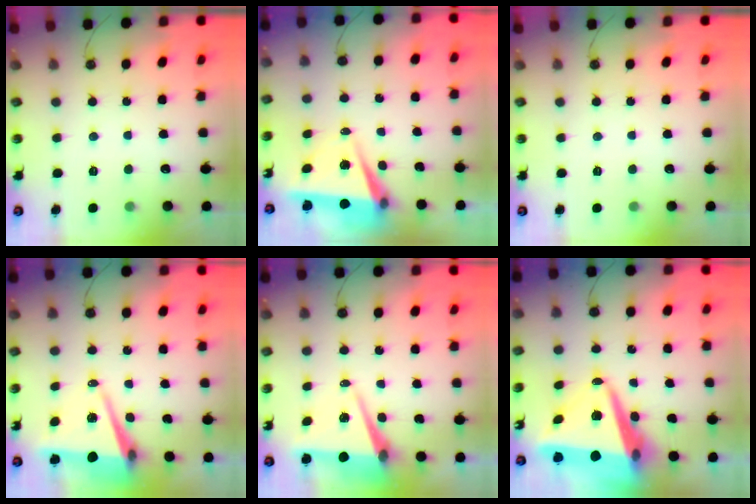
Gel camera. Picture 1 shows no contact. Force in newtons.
{"total": 6.0, "press": 4.1, "slide": 4.3}
{"total": 0.0}
{"total": 8.4, "press": 7.4, "slide": 4.1}
{"total": 7.5, "press": 6.2, "slide": 4.2}
{"total": 14.8, "press": 14.5, "slide": 3.0}